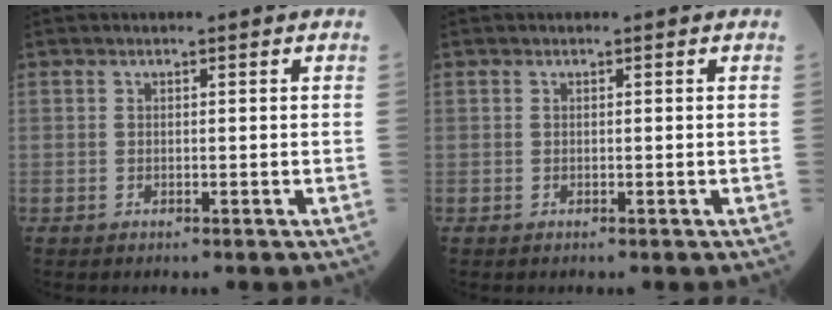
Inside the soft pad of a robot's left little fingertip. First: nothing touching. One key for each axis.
{"total": 0.0}